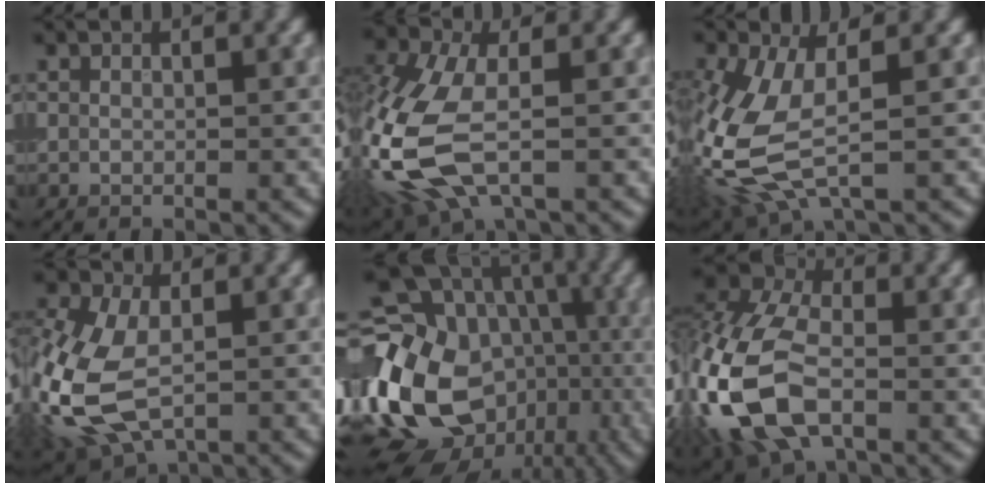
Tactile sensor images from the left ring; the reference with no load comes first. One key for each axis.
{"total": 10.6, "fx": -2.8, "fy": 5.8, "fz": 8.4, "tx": -0.225, "ty": -0.010, "tz": -0.064}
{"total": 8.3, "fx": -1.0, "fy": 3.9, "fz": 7.2, "tx": -0.195, "ty": -0.009, "tz": -0.023}
{"total": 11.3, "fx": -2.2, "fy": 6.7, "fz": 8.7, "tx": -0.228, "ty": -0.012, "tz": -0.045}
{"total": 19.2, "fx": -3.4, "fy": 14.7, "fz": 11.9, "tx": -0.253, "ty": -0.007, "tz": -0.044}
{"total": 12.8, "fx": -3.8, "fy": 8.0, "fz": 9.3, "tx": -0.229, "ty": -0.008, "tz": -0.087}